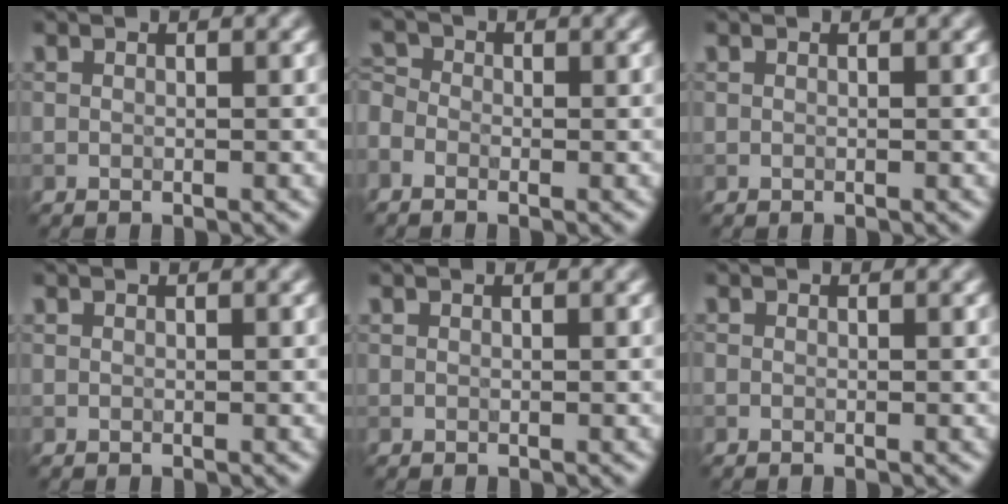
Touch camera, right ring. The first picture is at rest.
{"total": 2.1, "force": [-1.0, 1.5, 1.0], "torque": [-0.020, 0.006, -0.026]}
{"total": 0.0}
{"total": 0.0}
{"total": 0.0}
{"total": 0.0}